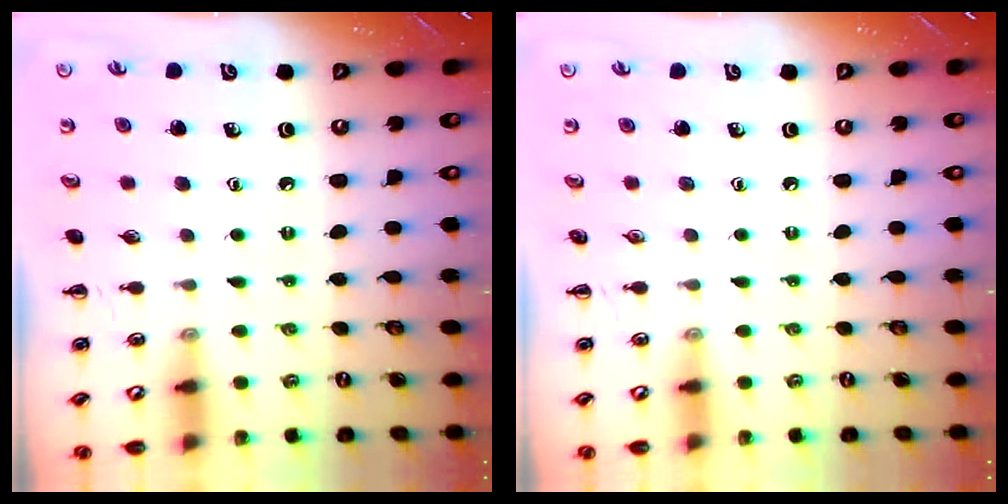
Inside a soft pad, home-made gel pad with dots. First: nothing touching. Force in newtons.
{"total": 0.0}